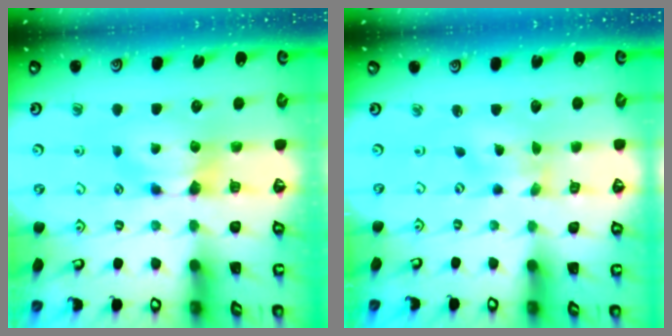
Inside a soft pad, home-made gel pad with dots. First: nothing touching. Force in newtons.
{"total": 2.9, "press": 2.7, "slide": 0.9}